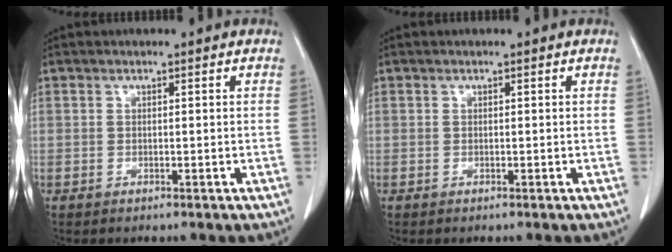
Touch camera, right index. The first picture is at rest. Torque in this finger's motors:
{"motor_torque": [0.00, 0.00, 0.00, 0.00]}